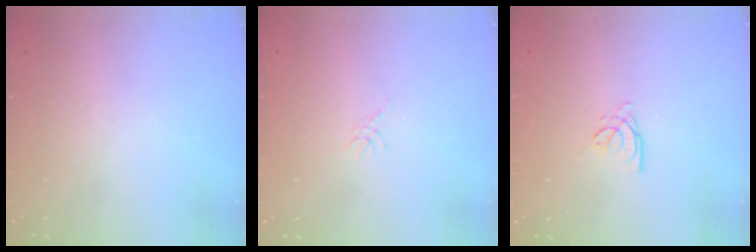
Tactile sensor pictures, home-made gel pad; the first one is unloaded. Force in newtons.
{"total": 1.1, "press": 1.1, "slide": 0.3}
{"total": 0.9, "press": 0.8, "slide": 0.2}